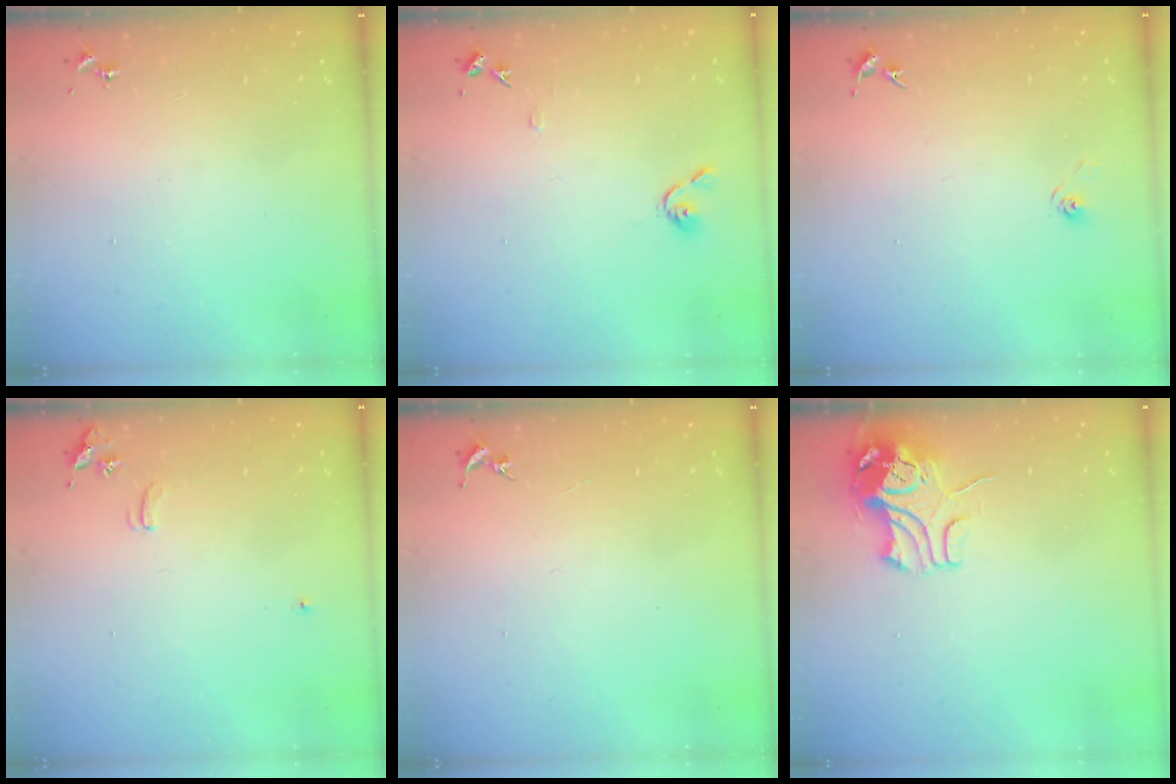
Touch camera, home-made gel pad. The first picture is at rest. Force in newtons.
{"total": 6.2, "press": 6.2, "slide": 0.6}
{"total": 3.0, "press": 2.6, "slide": 1.5}
{"total": 5.6, "press": 5.6, "slide": 0.7}
{"total": 0.0}
{"total": 10.0, "press": 10.0, "slide": 1.3}